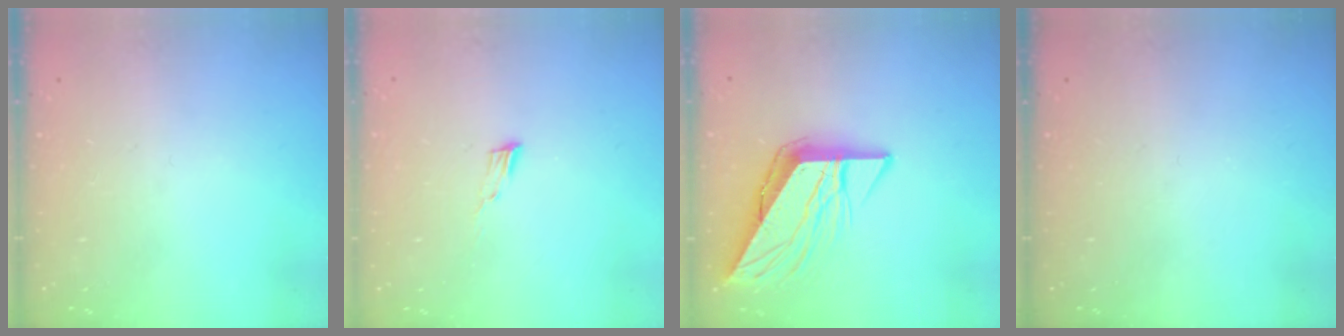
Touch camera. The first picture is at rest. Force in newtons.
{"total": 4.4, "press": 4.3, "slide": 1.0}
{"total": 10.6, "press": 10.5, "slide": 1.3}
{"total": 0.0}